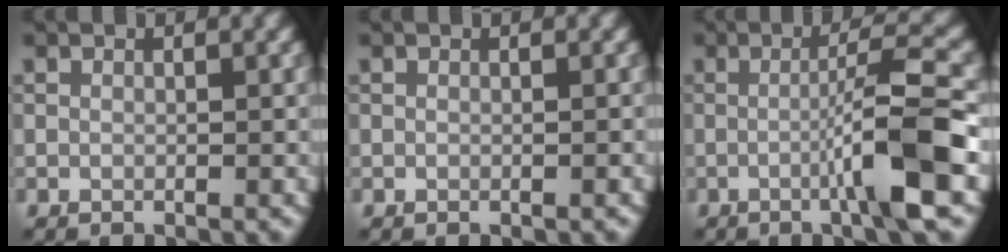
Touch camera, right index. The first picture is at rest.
{"total": 0.0}
{"total": 6.8, "force": [-1.6, 0.5, 6.6], "torque": [-0.097, 0.014, -0.039]}